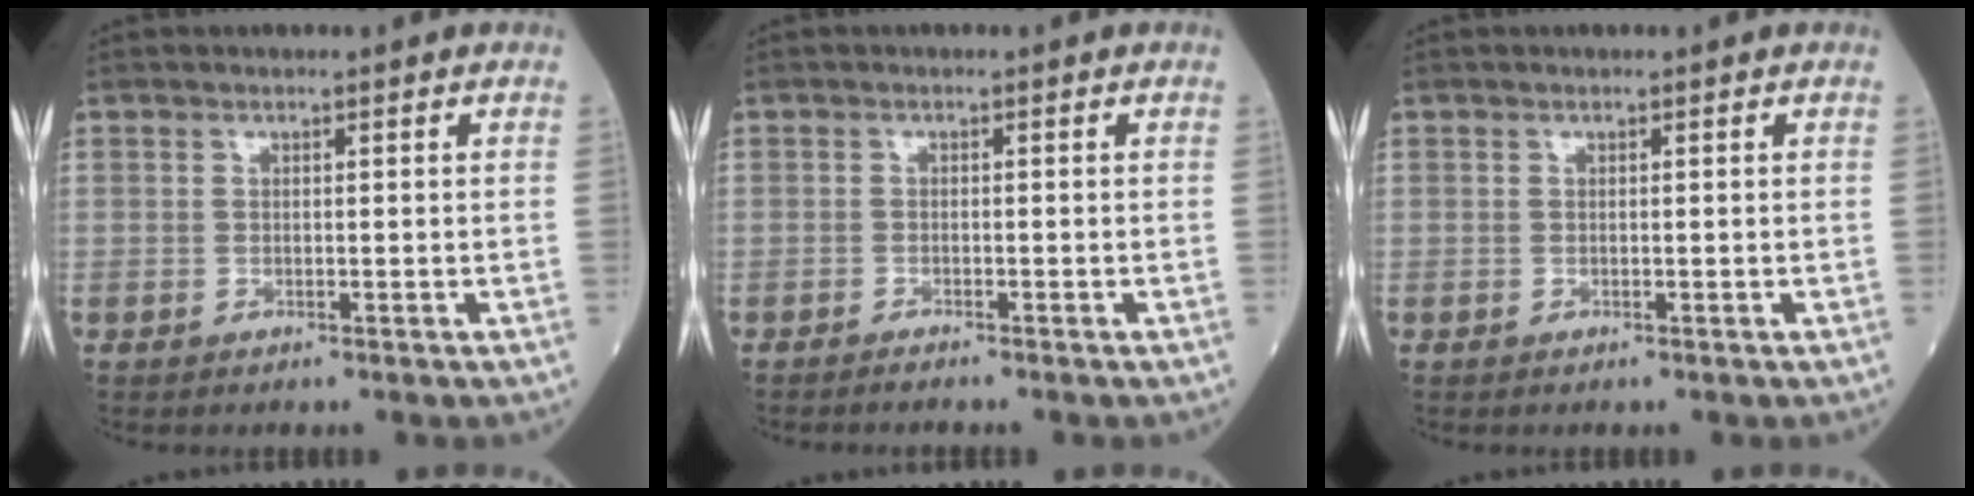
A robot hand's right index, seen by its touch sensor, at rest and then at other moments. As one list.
[{"total": 1.2, "force": [-1.1, -0.2, 0.3], "torque": [-0.008, 0.000, -0.019]}, {"total": 0.0}]